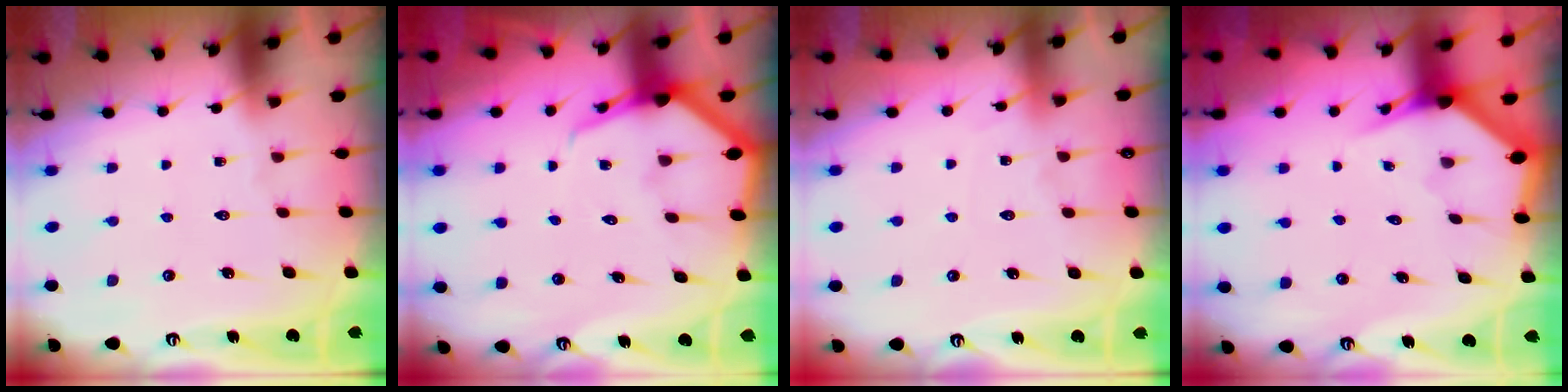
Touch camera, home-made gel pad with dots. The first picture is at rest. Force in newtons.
{"total": 5.7, "press": 5.7, "slide": 0.5}
{"total": 6.1, "press": 6.0, "slide": 0.9}
{"total": 2.8, "press": 2.8, "slide": 0.0}